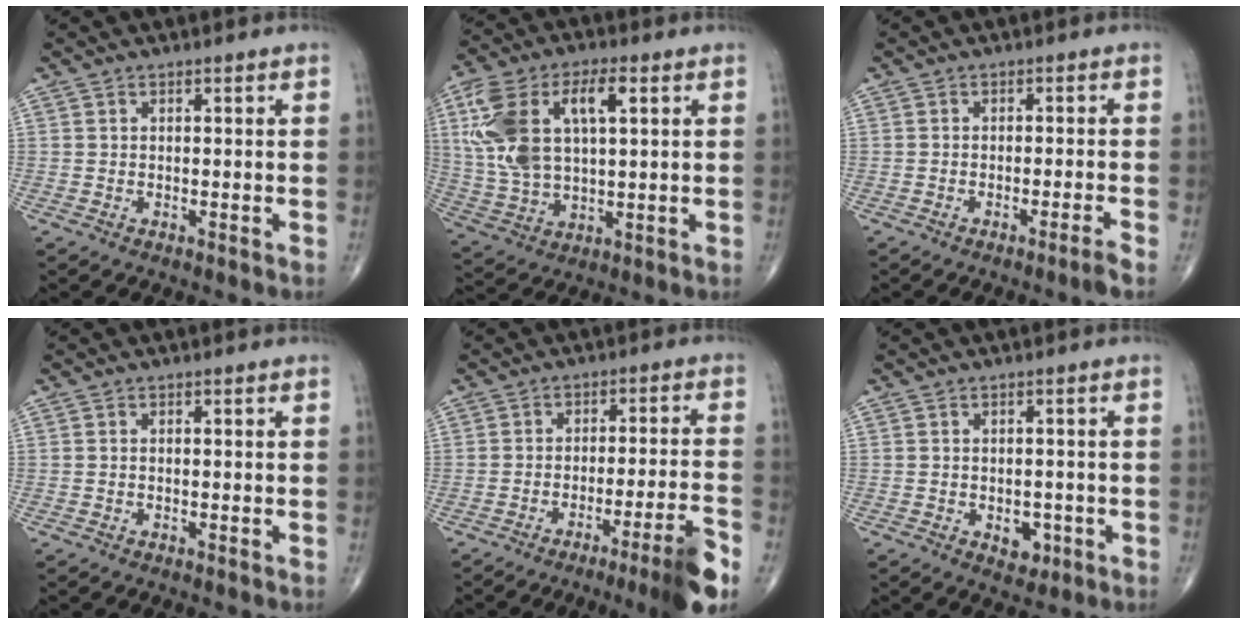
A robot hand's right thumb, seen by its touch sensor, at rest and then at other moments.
{"total": 17.7, "force": [4.7, 8.8, 14.6], "torque": [-0.302, 0.012, 0.090]}
{"total": 2.3, "force": [-1.7, -0.7, 1.3], "torque": [-0.030, 0.009, -0.029]}
{"total": 0.0}
{"total": 10.4, "force": [-6.2, 0.5, 8.3], "torque": [-0.124, 0.026, -0.090]}
{"total": 3.8, "force": [-1.3, 2.6, 2.5], "torque": [-0.014, 0.002, -0.011]}